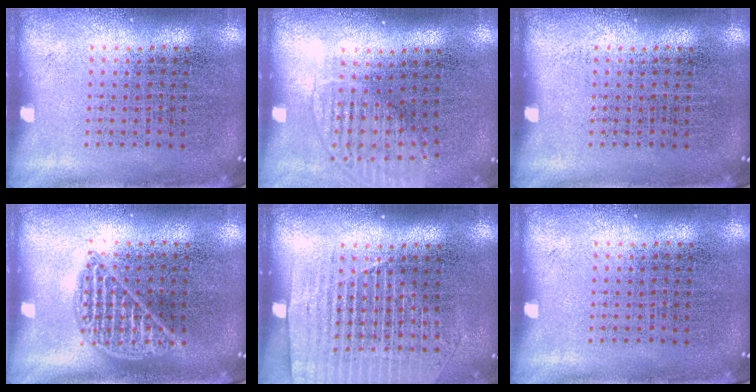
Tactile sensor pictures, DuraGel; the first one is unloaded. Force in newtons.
{"total": 1.3, "press": 1.1, "slide": 0.7}
{"total": 0.0}
{"total": 1.0, "press": 1.0, "slide": 0.1}
{"total": 1.5, "press": 1.4, "slide": 0.5}
{"total": 0.0}